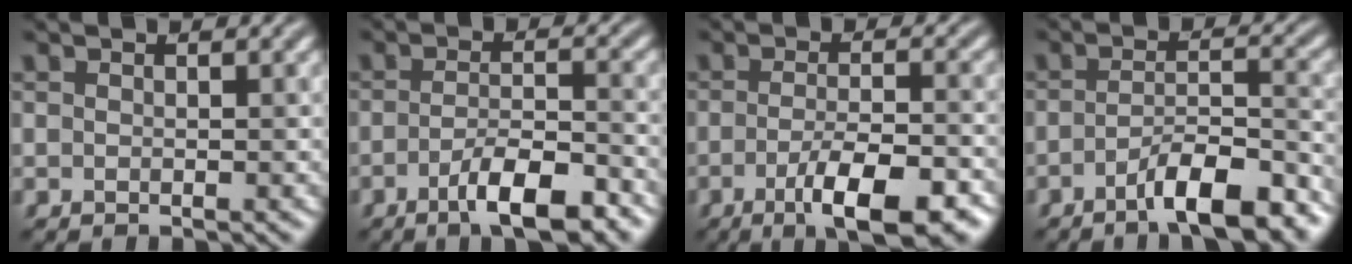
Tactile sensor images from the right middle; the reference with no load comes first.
{"total": 6.0, "force": [-3.5, 1.5, 4.6], "torque": [-0.076, 0.002, -0.056]}
{"total": 7.7, "force": [-3.8, 2.1, 6.4], "torque": [-0.100, -0.005, -0.059]}
{"total": 7.2, "force": [-4.6, 1.7, 5.2], "torque": [-0.077, 0.007, -0.073]}